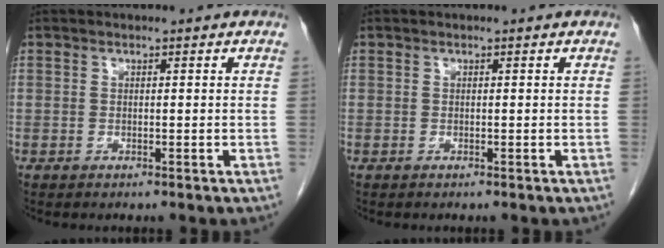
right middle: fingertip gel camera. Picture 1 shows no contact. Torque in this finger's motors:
{"motor_torque": [0.27, -0.17, 0.04, 0.00]}